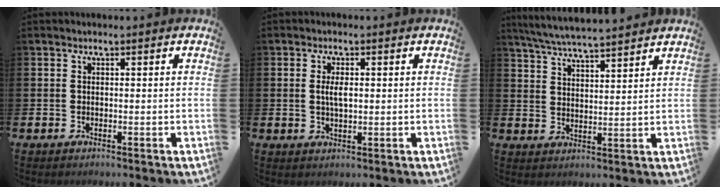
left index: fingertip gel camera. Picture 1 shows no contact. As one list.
[{"total": 2.7, "force": [0.5, 1.1, 2.4], "torque": [-0.039, 0.001, 0.004]}, {"total": 5.9, "force": [5.7, 0.0, 1.2], "torque": [-0.049, -0.028, 0.104]}]